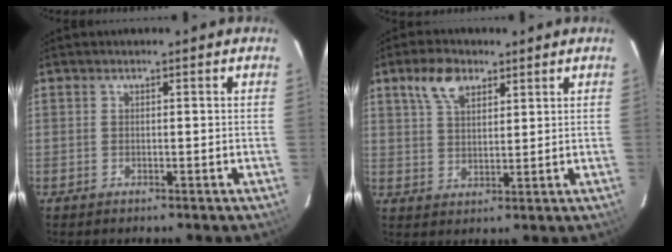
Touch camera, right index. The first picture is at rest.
{"total": 6.8, "force": [4.0, 3.7, 4.2], "torque": [-0.079, 0.018, 0.076]}